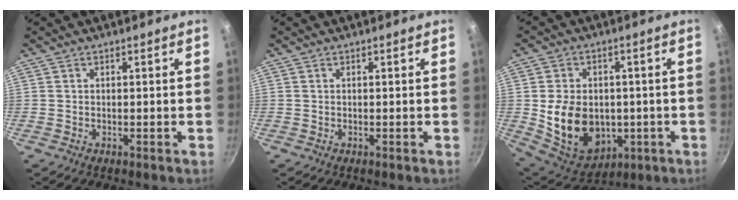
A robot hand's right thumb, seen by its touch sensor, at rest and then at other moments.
{"total": 0.0}
{"total": 16.0, "force": [-1.6, 12.0, 10.3], "torque": [-0.156, -0.008, 0.000]}